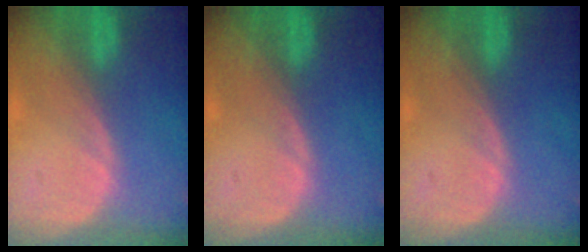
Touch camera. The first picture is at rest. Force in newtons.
{"total": 0.0}
{"total": 0.0}